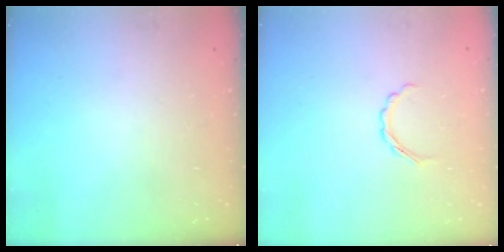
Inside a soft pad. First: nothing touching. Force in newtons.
{"total": 3.1, "press": 3.0, "slide": 0.8}